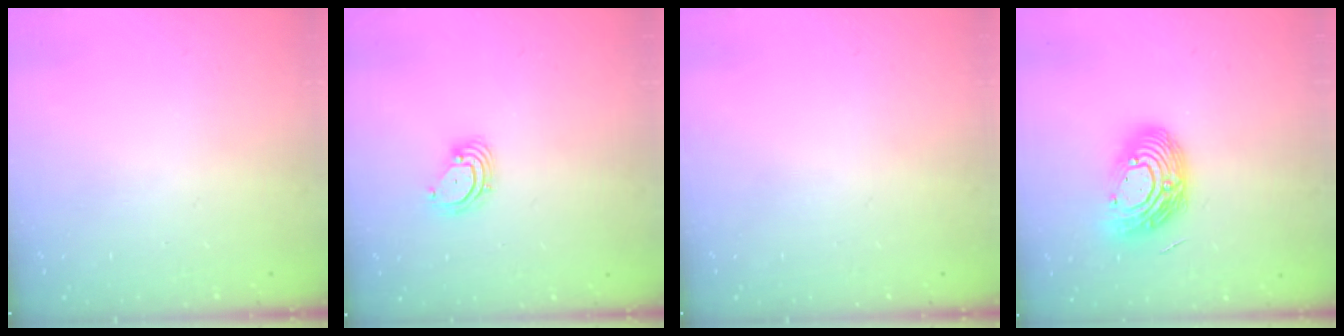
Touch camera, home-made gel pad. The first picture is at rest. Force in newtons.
{"total": 3.4, "press": 3.4, "slide": 0.1}
{"total": 0.0}
{"total": 14.2, "press": 14.1, "slide": 1.2}